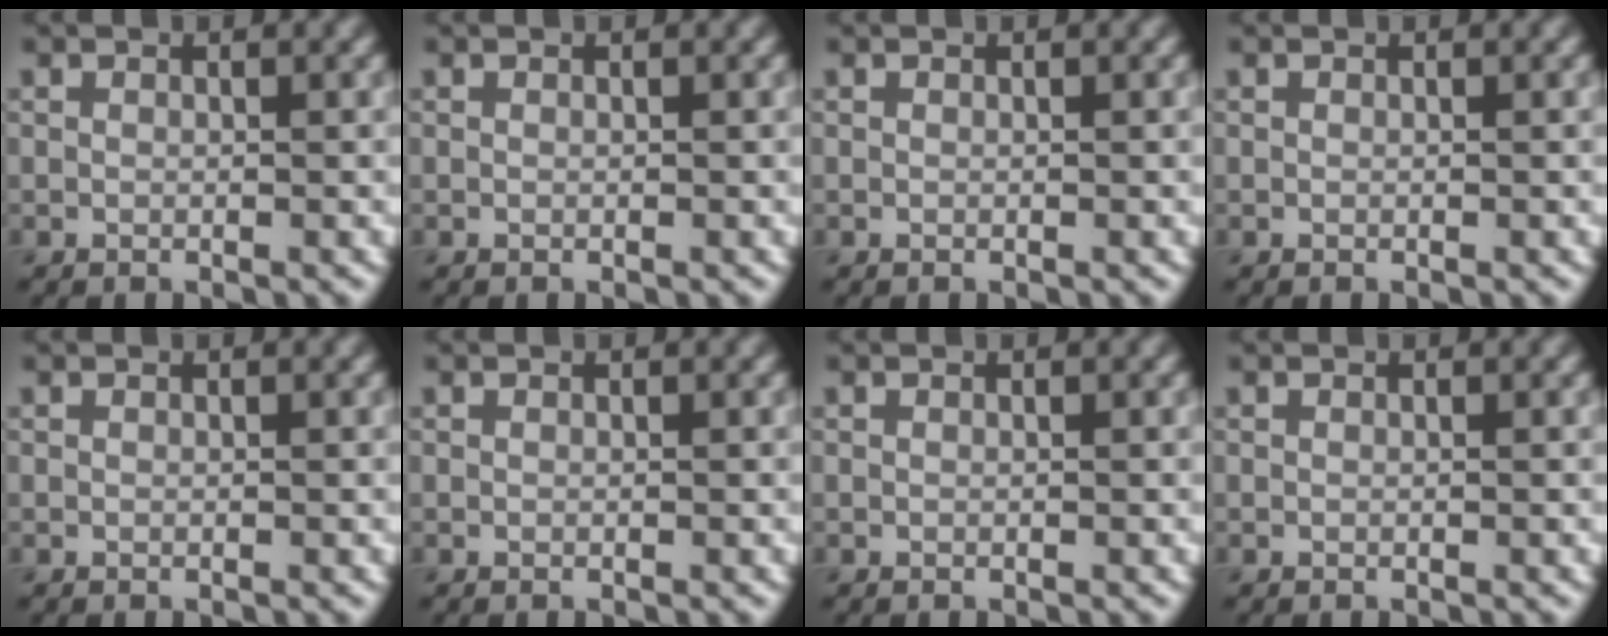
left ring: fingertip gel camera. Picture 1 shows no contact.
{"total": 0.0}
{"total": 0.0}
{"total": 0.0}
{"total": 0.0}
{"total": 0.0}
{"total": 0.0}
{"total": 0.0}